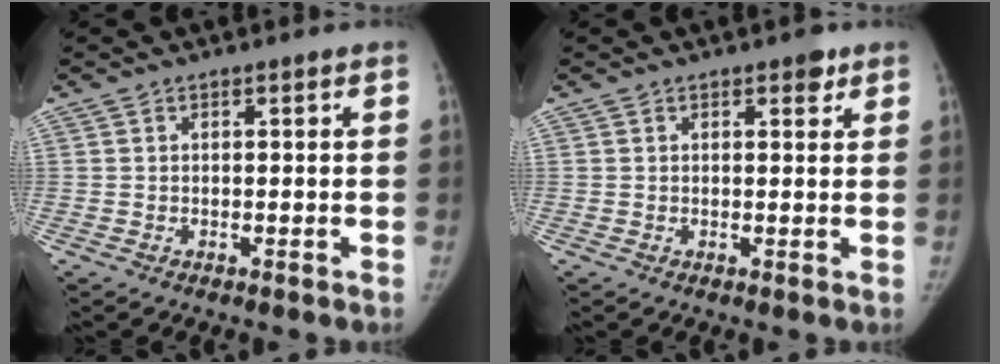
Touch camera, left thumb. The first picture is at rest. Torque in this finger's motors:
{"motor_torque": [0.59, 0.01, 0.53, -0.45, 0.05]}